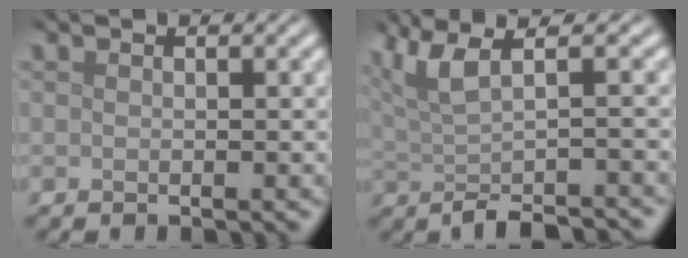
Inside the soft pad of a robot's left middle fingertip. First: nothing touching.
{"total": 6.6, "force": [-0.1, 2.3, 6.1], "torque": [-0.092, 0.002, -0.004]}